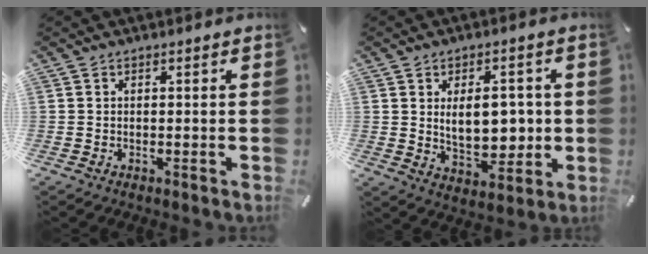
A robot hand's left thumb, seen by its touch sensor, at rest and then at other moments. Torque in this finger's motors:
{"motor_torque": [1.77, 1.58, 1.17, 0.24, 0.10]}